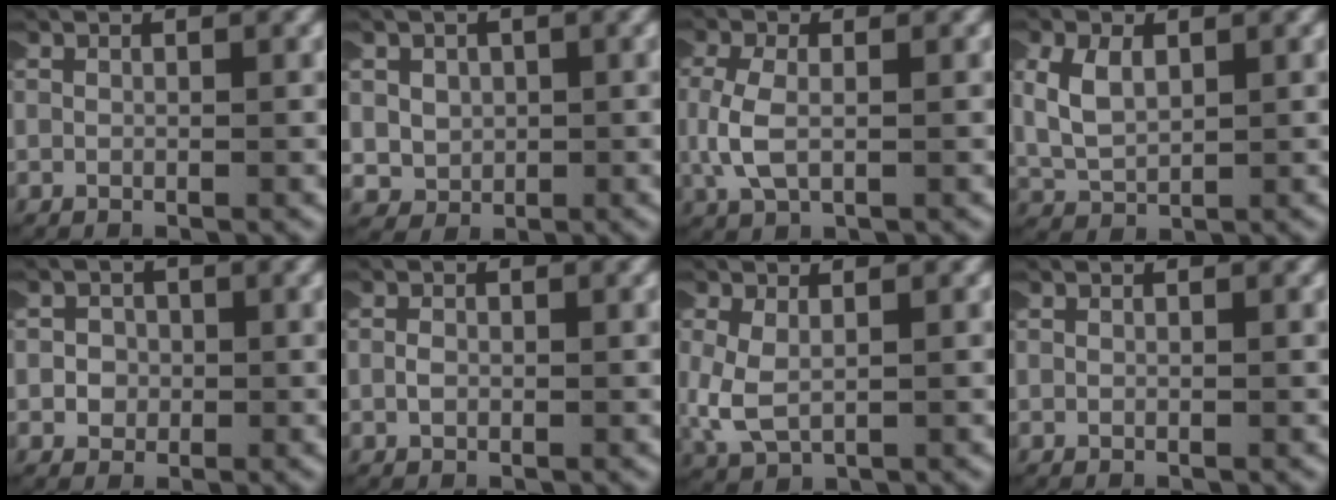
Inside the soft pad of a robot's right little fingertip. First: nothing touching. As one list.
[{"total": 3.6, "force": [0.0, 3.5, 1.0], "torque": [-0.047, -0.012, 0.007]}, {"total": 3.0, "force": [0.1, 1.8, 2.4], "torque": [-0.072, 0.001, 0.004]}, {"total": 3.4, "force": [0.7, 2.5, 2.2], "torque": [-0.065, -0.006, 0.023]}, {"total": 2.3, "force": [-0.7, 2.1, 0.4], "torque": [-0.013, 0.004, -0.018]}, {"total": 0.6, "force": [-0.2, 0.4, 0.4], "torque": [-0.012, 0.003, -0.005]}, {"total": 3.3, "force": [0.2, 2.4, 2.2], "torque": [-0.079, -0.010, 0.016]}, {"total": 0.0}]